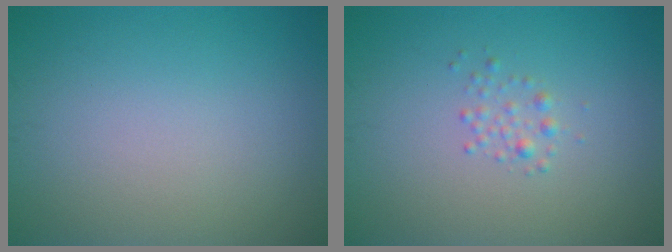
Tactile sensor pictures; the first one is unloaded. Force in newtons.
{"total": 1.1, "press": 1.1, "slide": 0.0}